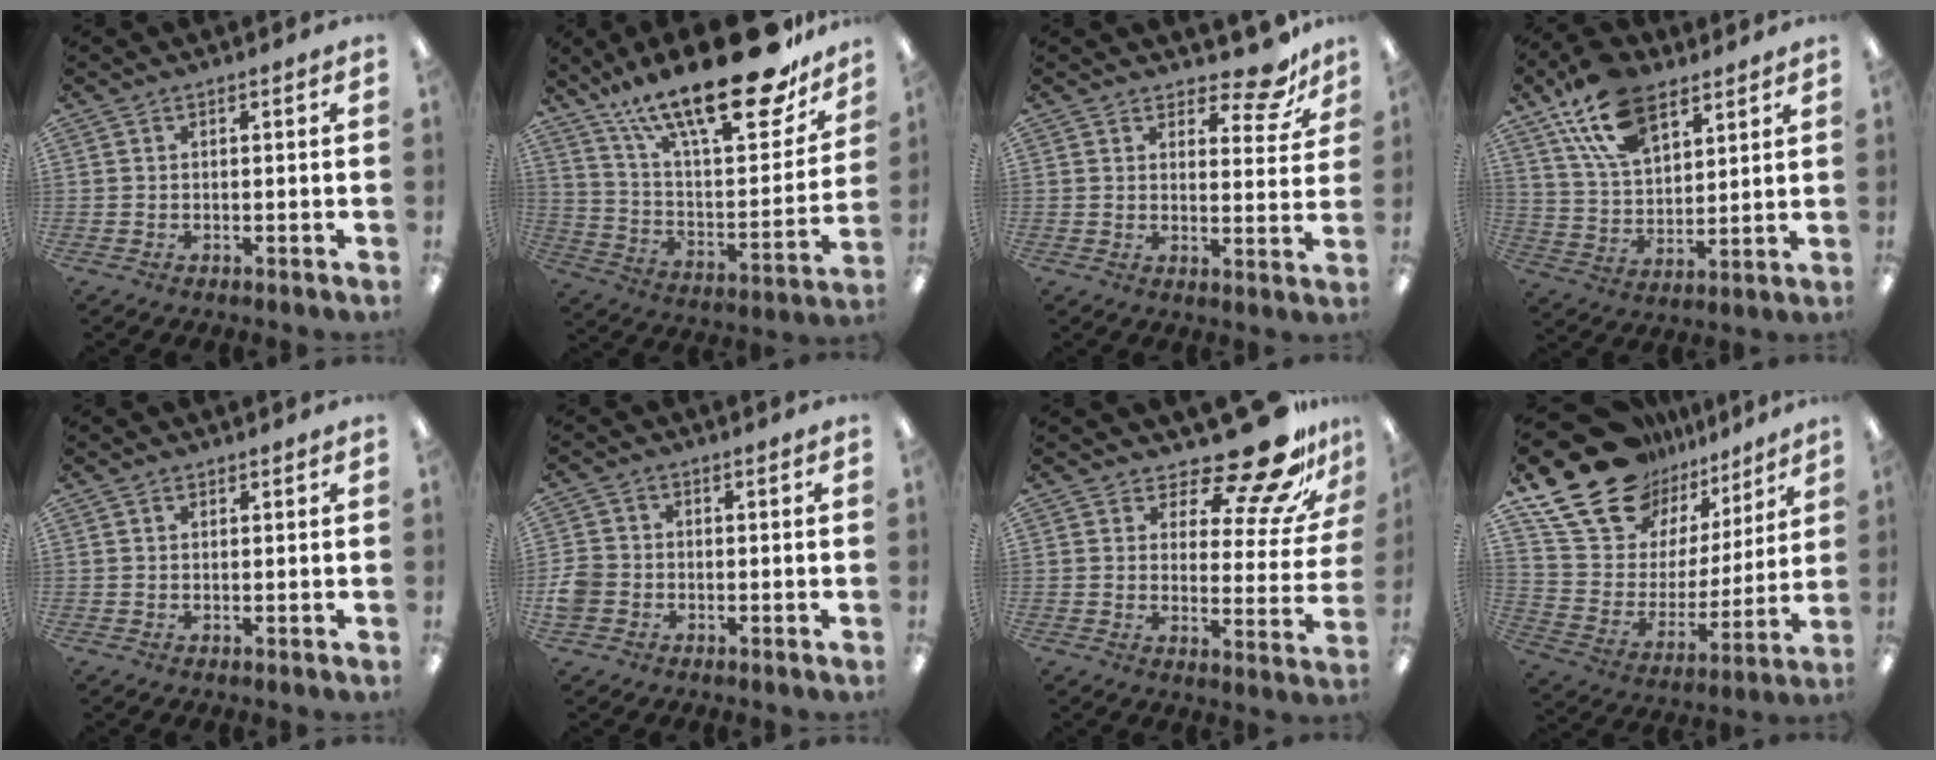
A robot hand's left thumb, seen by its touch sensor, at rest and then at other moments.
{"total": 27.4, "force": [18.4, 9.1, 18.1], "torque": [-0.274, -0.119, 0.308]}
{"total": 8.7, "force": [6.9, 3.3, 4.3], "torque": [-0.041, -0.047, 0.115]}
{"total": 16.7, "force": [10.1, 9.3, 9.5], "torque": [-0.181, -0.029, 0.189]}
{"total": 0.8, "force": [0.5, 0.5, 0.3], "torque": [-0.007, 0.003, 0.008]}
{"total": 4.5, "force": [-1.4, 3.9, 1.8], "torque": [-0.035, 0.011, -0.024]}
{"total": 17.8, "force": [14.5, 5.1, 9.0], "torque": [-0.130, -0.108, 0.239]}
{"total": 22.6, "force": [16.4, 13.0, 8.4], "torque": [-0.161, -0.110, 0.311]}